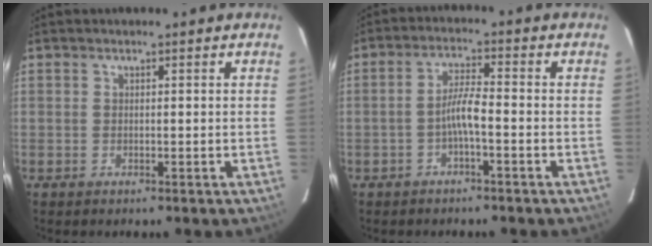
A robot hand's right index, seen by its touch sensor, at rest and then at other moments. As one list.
[{"total": 4.0, "force": [-1.8, 0.2, 3.5], "torque": [-0.074, 0.009, -0.035]}]